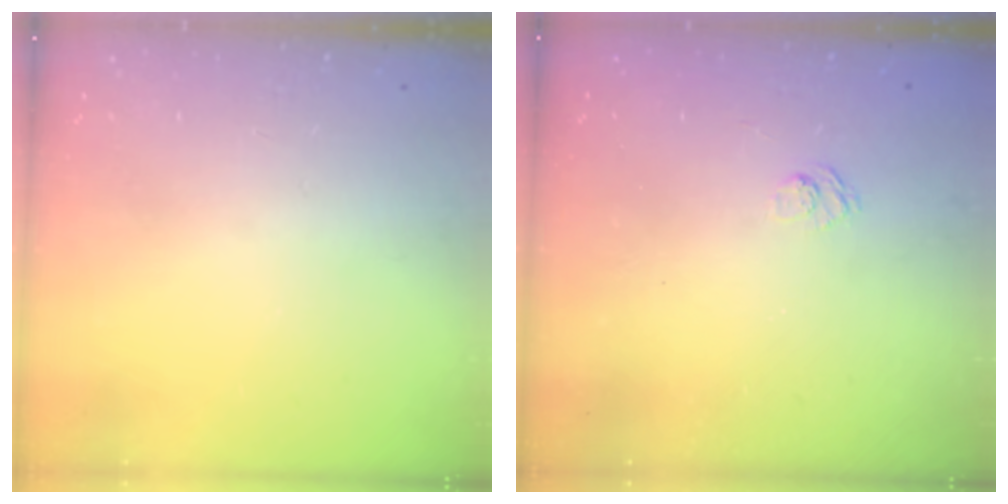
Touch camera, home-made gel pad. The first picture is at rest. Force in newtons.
{"total": 2.4, "press": 2.0, "slide": 1.3}